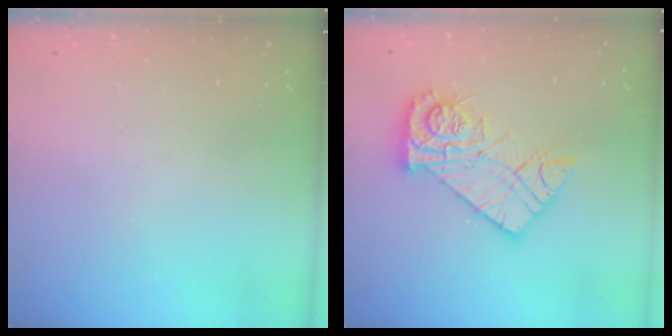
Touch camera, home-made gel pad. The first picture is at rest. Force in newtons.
{"total": 14.6, "press": 14.6, "slide": 1.4}